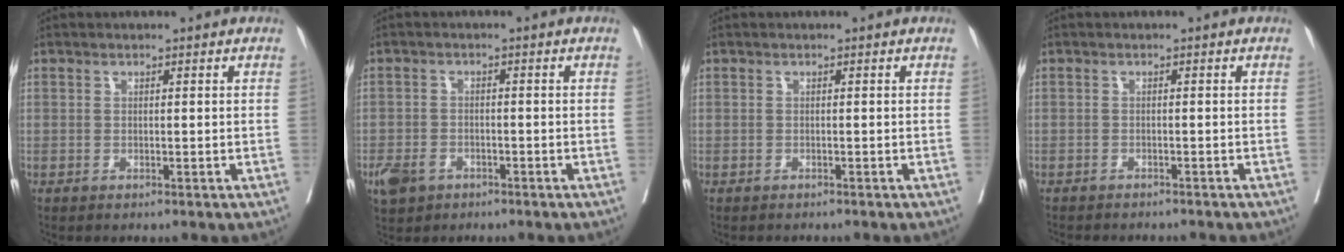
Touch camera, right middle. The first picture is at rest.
{"total": 5.4, "force": [-3.2, 3.8, 2.0], "torque": [-0.037, 0.001, -0.050]}
{"total": 1.3, "force": [-1.3, 0.3, 0.3], "torque": [-0.010, -0.003, -0.017]}
{"total": 6.8, "force": [-6.3, 1.4, 2.3], "torque": [-0.024, -0.006, -0.080]}